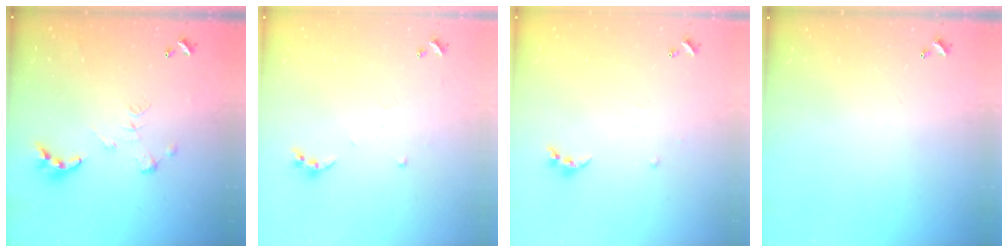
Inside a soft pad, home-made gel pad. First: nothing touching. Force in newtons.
{"total": 4.8, "press": 4.7, "slide": 0.5}
{"total": 5.4, "press": 5.4, "slide": 0.6}
{"total": 0.0}